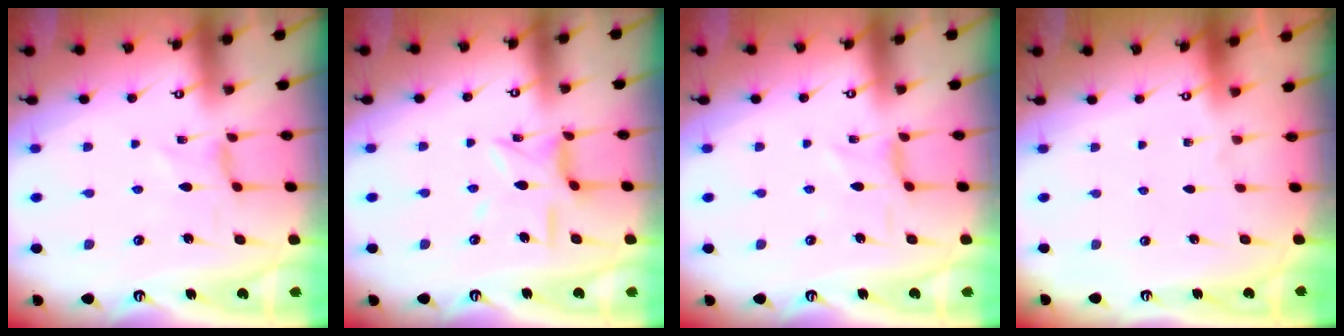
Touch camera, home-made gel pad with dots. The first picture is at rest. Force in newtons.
{"total": 8.8, "press": 8.7, "slide": 0.8}
{"total": 0.0}
{"total": 0.0}